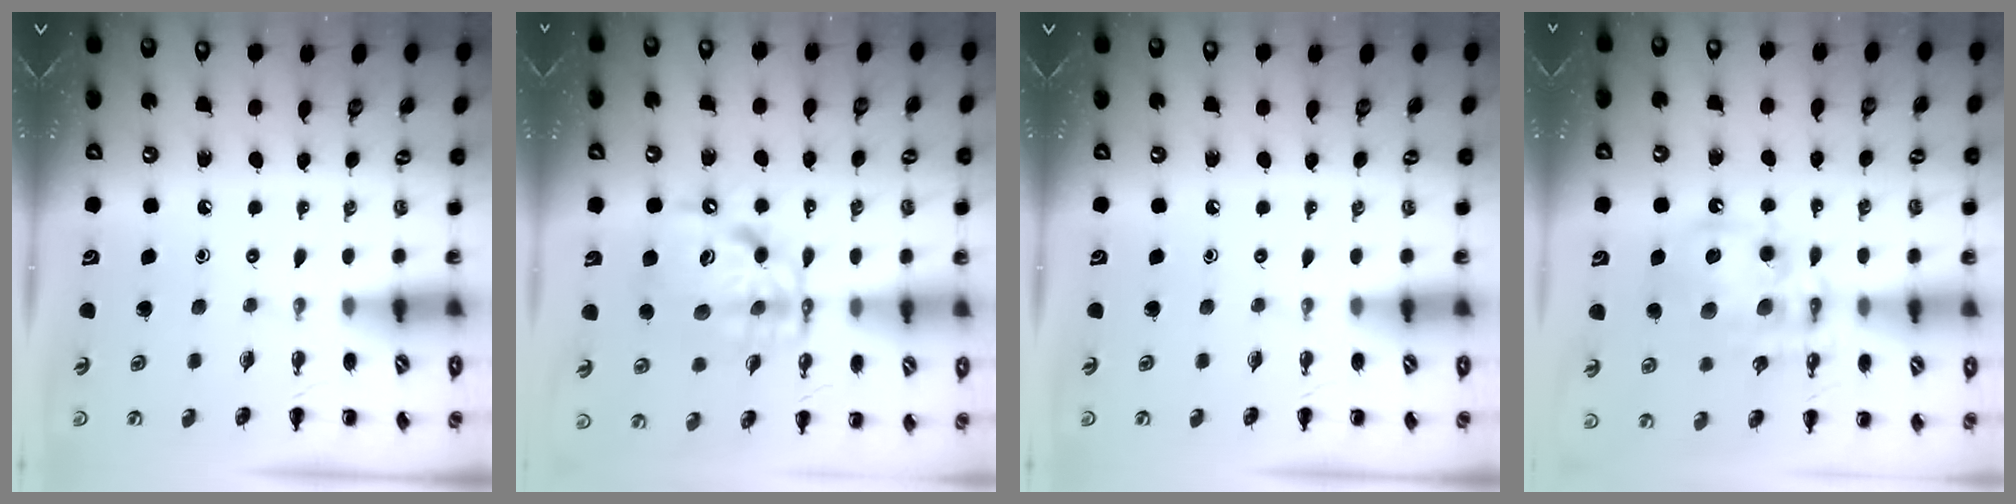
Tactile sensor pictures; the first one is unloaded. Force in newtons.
{"total": 12.5, "press": 12.0, "slide": 3.4}
{"total": 0.0}
{"total": 13.5, "press": 13.2, "slide": 2.8}